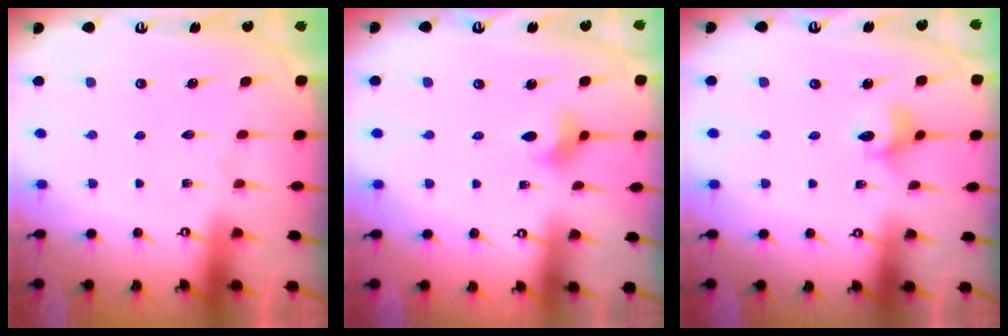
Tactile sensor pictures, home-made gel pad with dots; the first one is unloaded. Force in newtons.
{"total": 2.7, "press": 2.6, "slide": 0.5}
{"total": 4.2, "press": 4.2, "slide": 0.4}